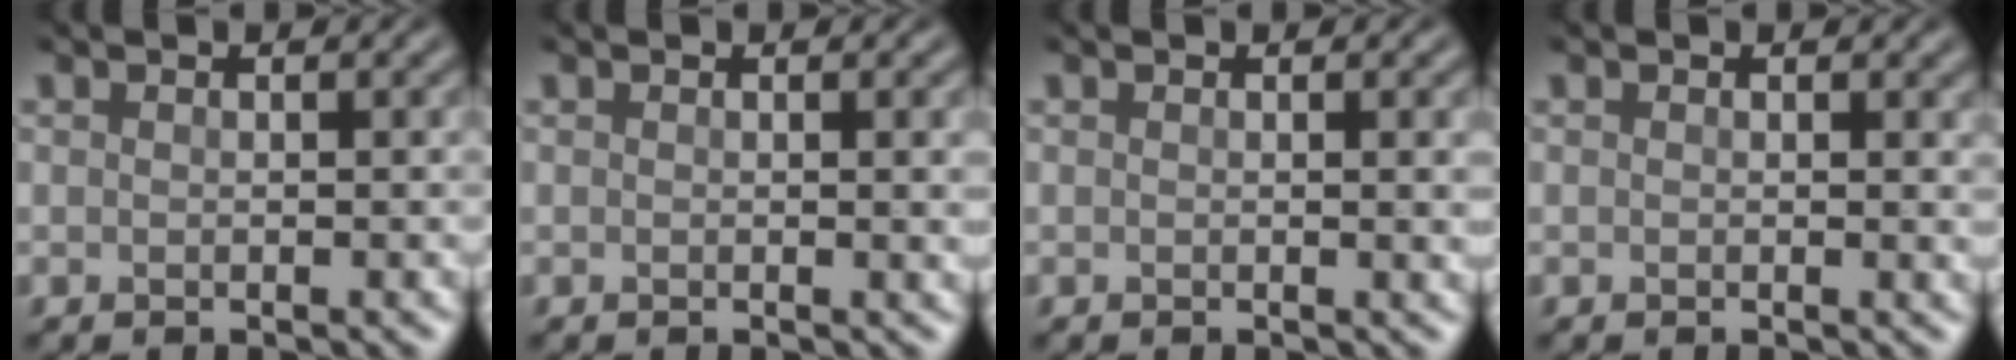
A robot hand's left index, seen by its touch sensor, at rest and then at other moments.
{"total": 1.8, "force": [0.2, 0.5, 1.7], "torque": [-0.014, 0.001, 0.000]}
{"total": 1.9, "force": [0.3, 0.6, 1.8], "torque": [-0.015, 0.002, 0.000]}
{"total": 0.6, "force": [0.3, 0.1, 0.5], "torque": [-0.003, -0.003, 0.003]}